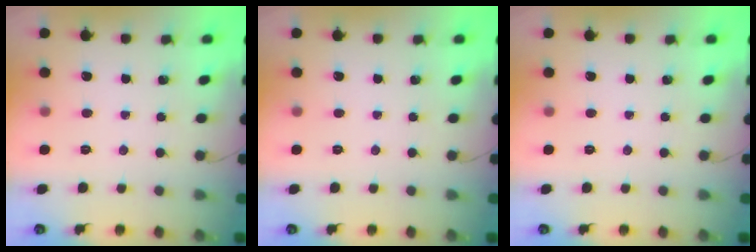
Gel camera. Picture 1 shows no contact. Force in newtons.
{"total": 0.0}
{"total": 0.0}